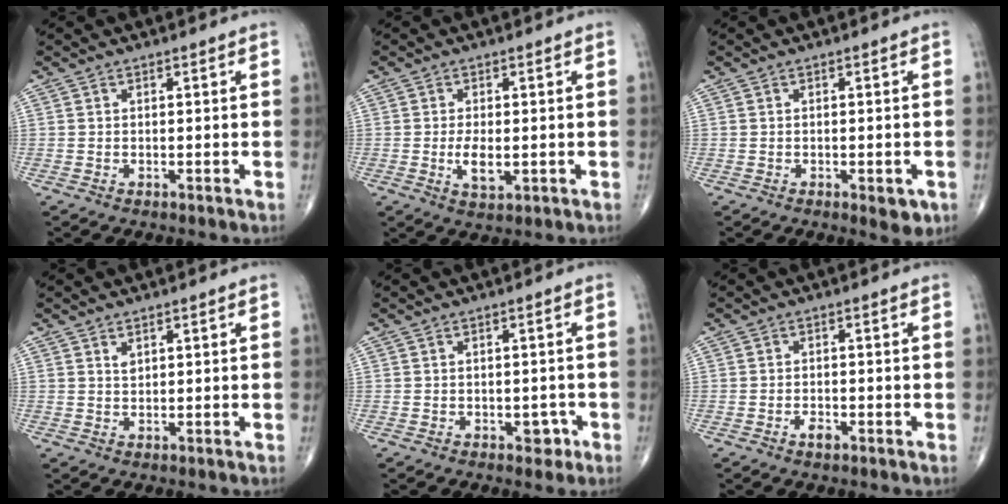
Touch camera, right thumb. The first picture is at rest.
{"total": 4.5, "force": [-0.7, 2.1, 3.9], "torque": [-0.072, -0.008, -0.010]}
{"total": 3.5, "force": [-1.3, 1.5, 2.8], "torque": [-0.026, -0.003, -0.012]}
{"total": 1.2, "force": [0.8, 0.6, 0.7], "torque": [-0.007, -0.004, 0.016]}
{"total": 2.4, "force": [-1.1, 1.6, 1.4], "torque": [-0.003, 0.007, -0.012]}
{"total": 1.9, "force": [-1.0, 0.9, 1.3], "torque": [-0.024, 0.003, -0.018]}